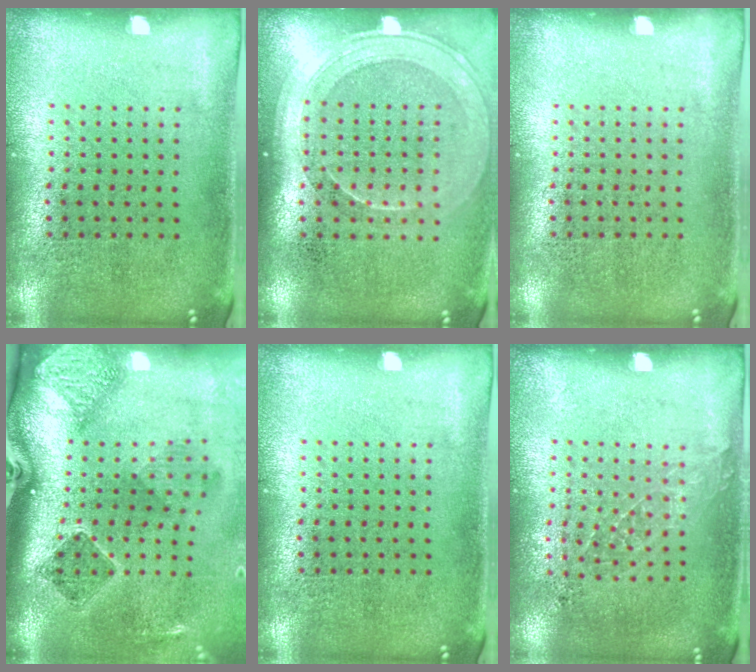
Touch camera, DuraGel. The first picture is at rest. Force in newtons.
{"total": 1.8, "press": 1.6, "slide": 0.8}
{"total": 0.0}
{"total": 2.5, "press": 1.7, "slide": 1.8}
{"total": 0.0}
{"total": 0.9, "press": 0.8, "slide": 0.2}